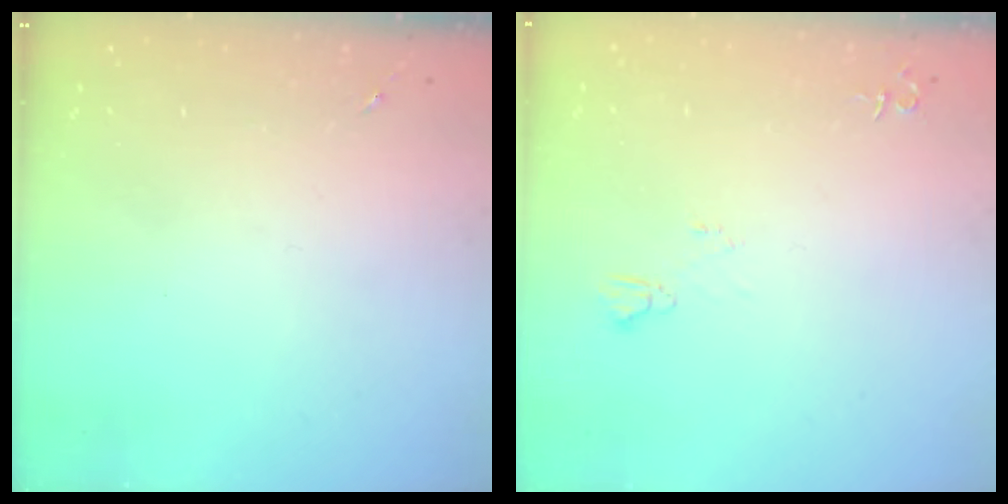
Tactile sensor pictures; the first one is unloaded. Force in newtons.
{"total": 4.9, "press": 4.9, "slide": 0.6}